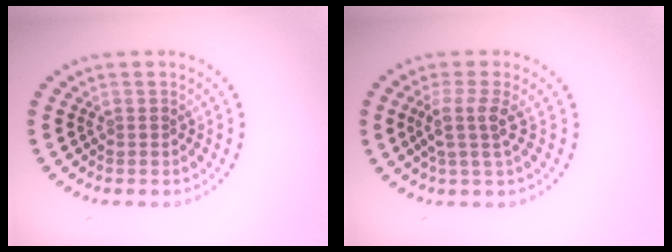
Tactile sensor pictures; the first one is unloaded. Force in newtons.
{"total": 2.5, "press": 1.9, "slide": 1.6}